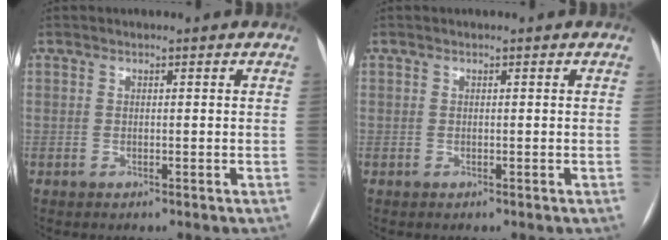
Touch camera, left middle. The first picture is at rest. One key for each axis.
{"total": 0.0}